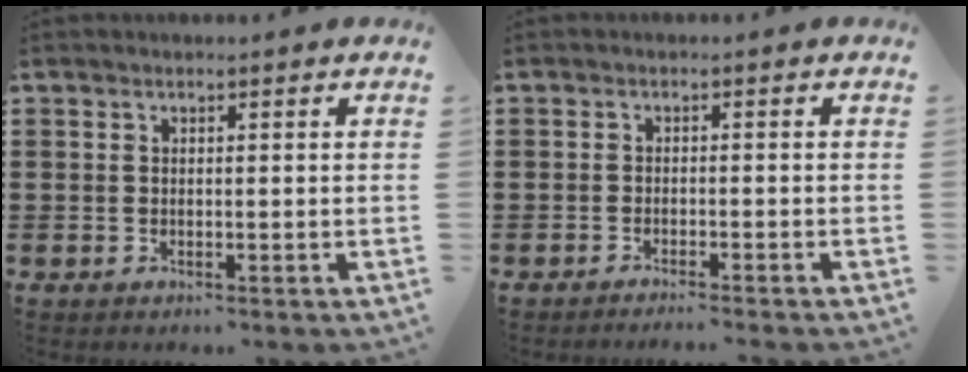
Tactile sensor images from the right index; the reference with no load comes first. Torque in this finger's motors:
{"motor_torque": [0.16, 0.15, 0.09, 0.00]}